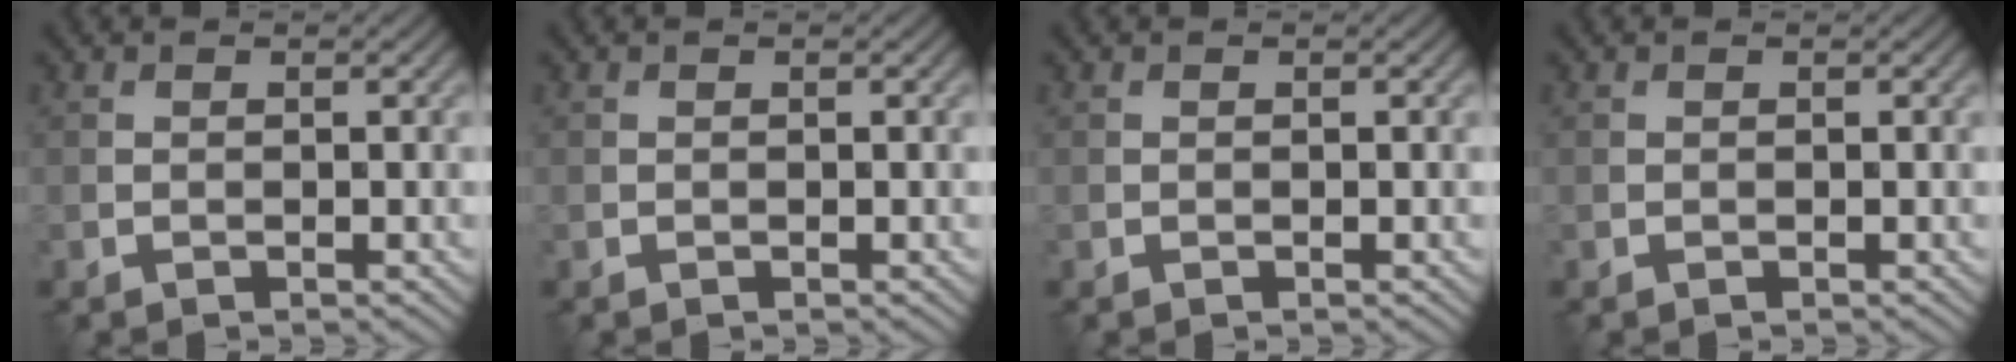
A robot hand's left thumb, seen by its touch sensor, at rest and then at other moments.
{"total": 0.0}
{"total": 0.0}
{"total": 0.0}